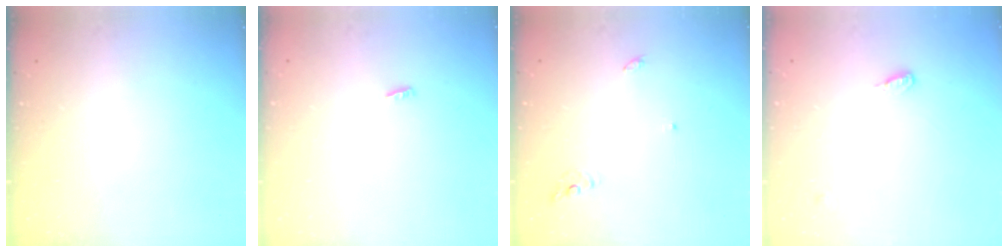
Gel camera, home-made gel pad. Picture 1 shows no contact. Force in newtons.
{"total": 2.3, "press": 2.1, "slide": 0.8}
{"total": 4.9, "press": 4.9, "slide": 0.4}
{"total": 4.0, "press": 3.9, "slide": 0.7}